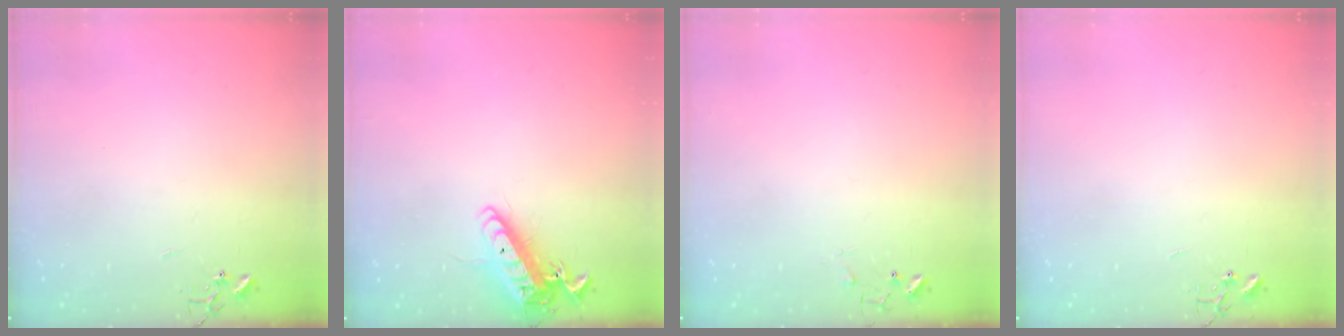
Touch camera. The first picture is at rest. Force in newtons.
{"total": 15.4, "press": 15.1, "slide": 2.8}
{"total": 5.7, "press": 5.7, "slide": 0.2}
{"total": 0.0}